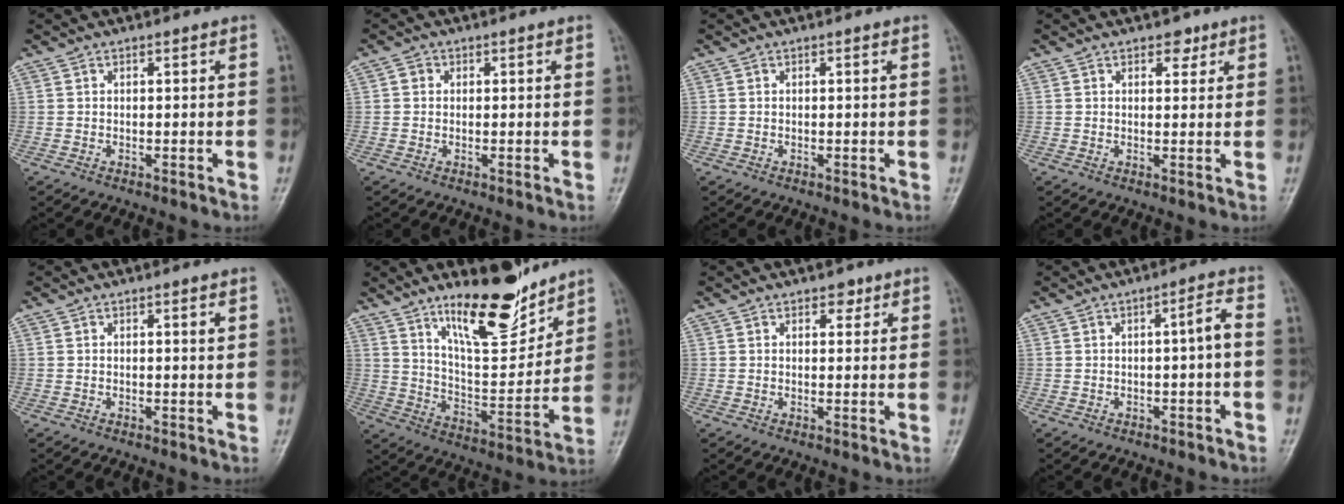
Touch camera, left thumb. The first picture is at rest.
{"total": 1.4, "force": [0.2, 1.2, 0.6], "torque": [-0.004, 0.003, 0.000]}
{"total": 0.0}
{"total": 2.5, "force": [1.6, 1.6, 1.2], "torque": [0.001, -0.007, 0.020]}
{"total": 0.9, "force": [0.4, 0.1, 0.8], "torque": [-0.014, -0.001, 0.004]}
{"total": 15.8, "force": [11.6, 4.8, 9.7], "torque": [-0.121, -0.088, 0.200]}
{"total": 2.2, "force": [1.4, 1.3, 1.1], "torque": [0.001, -0.006, 0.016]}
{"total": 3.0, "force": [-0.5, 0.4, 3.0], "torque": [-0.047, 0.021, -0.007]}